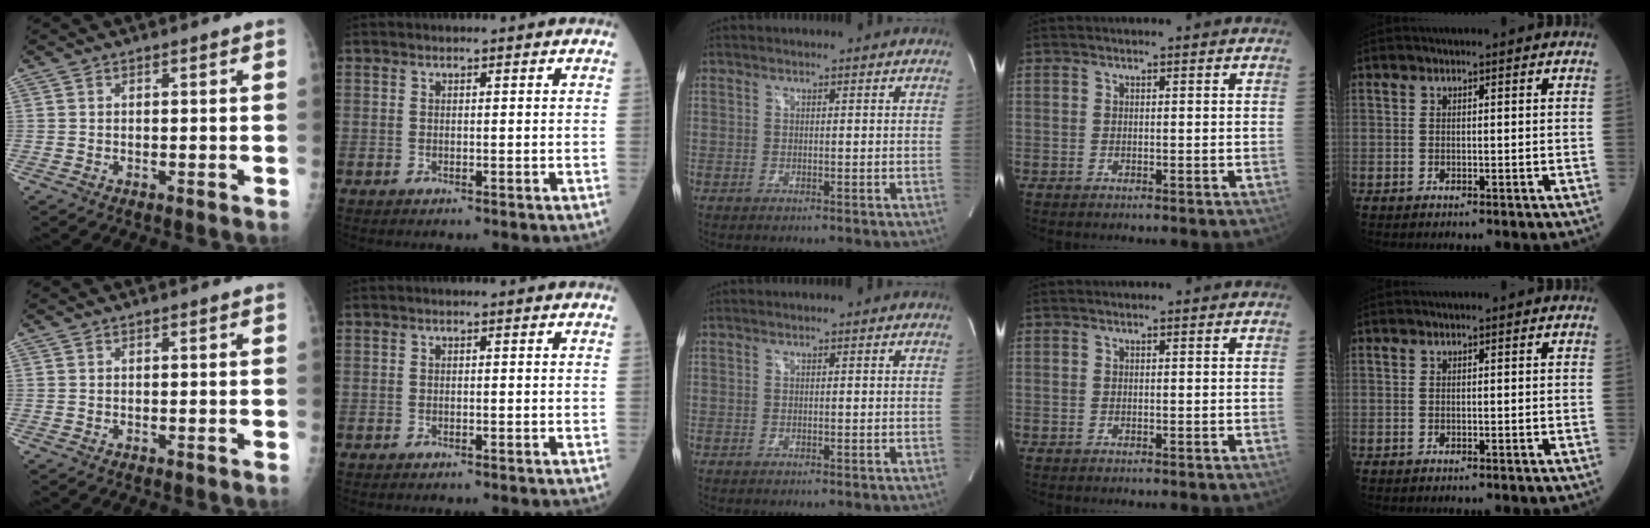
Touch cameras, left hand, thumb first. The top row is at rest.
{}